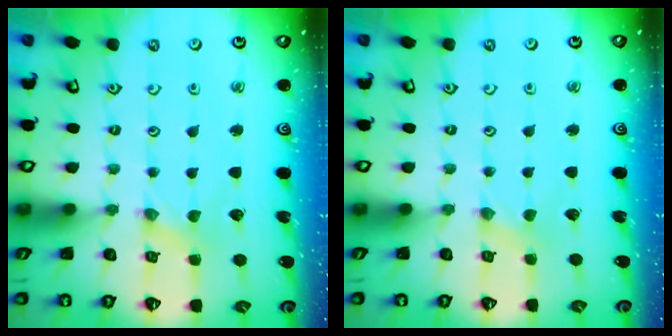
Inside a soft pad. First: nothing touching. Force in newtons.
{"total": 0.8, "press": 0.8, "slide": 0.2}